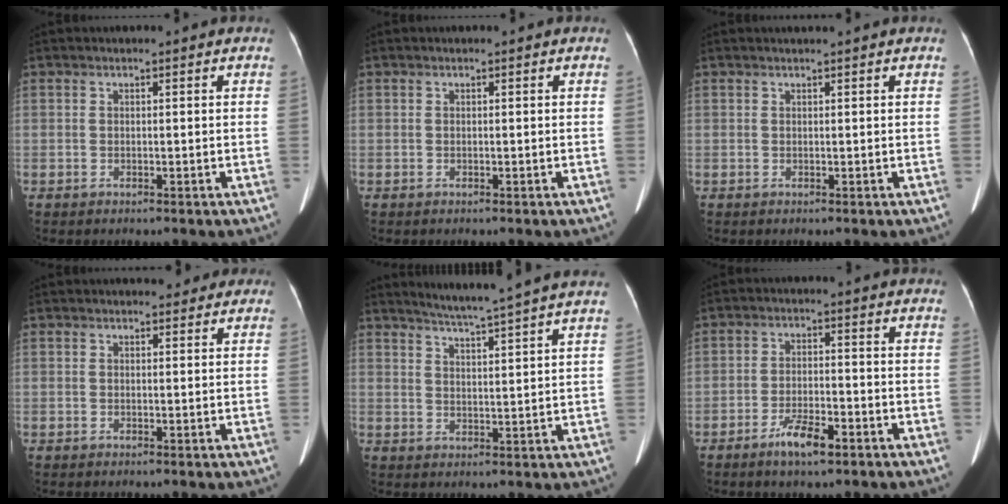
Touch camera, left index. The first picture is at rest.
{"total": 0.0}
{"total": 0.9, "force": [0.8, -0.2, 0.4], "torque": [-0.008, 0.009, 0.018]}
{"total": 3.6, "force": [3.0, 1.6, 1.3], "torque": [-0.004, 0.011, 0.030]}
{"total": 10.1, "force": [9.1, -1.7, 4.2], "torque": [-0.073, -0.001, 0.120]}
{"total": 5.2, "force": [-3.5, 1.1, 3.8], "torque": [-0.076, -0.006, -0.060]}